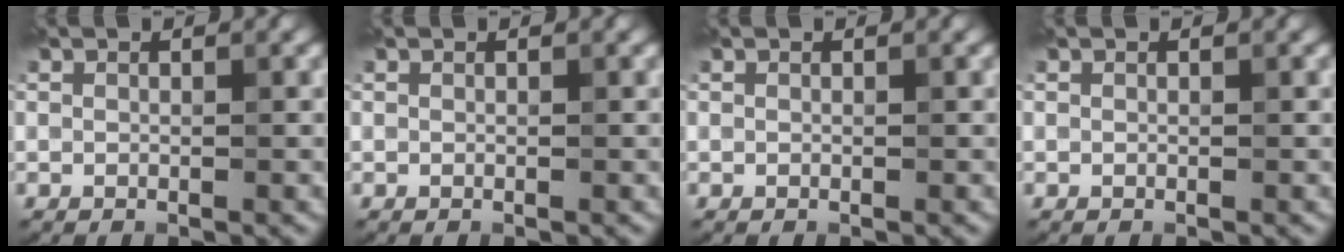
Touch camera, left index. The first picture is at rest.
{"total": 0.0}
{"total": 0.0}
{"total": 0.0}